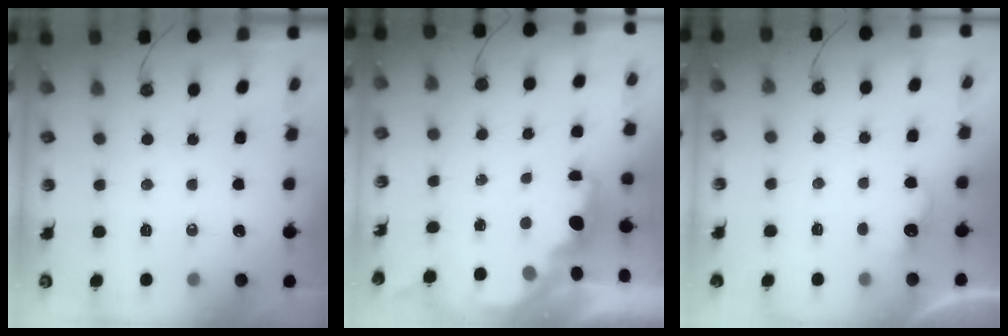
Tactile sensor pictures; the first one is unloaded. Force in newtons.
{"total": 1.8, "press": 1.7, "slide": 0.5}
{"total": 2.8, "press": 2.7, "slide": 0.8}